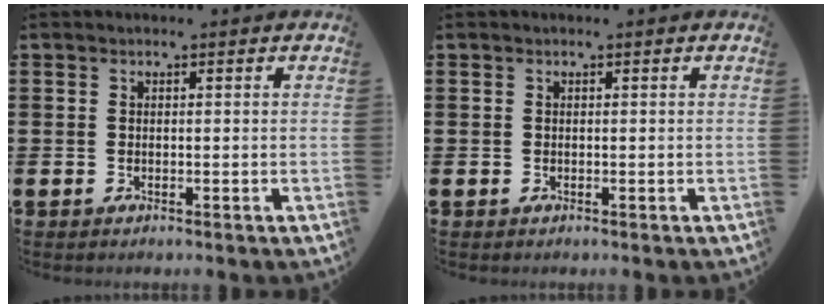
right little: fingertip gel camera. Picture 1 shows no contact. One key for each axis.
{"total": 0.0}